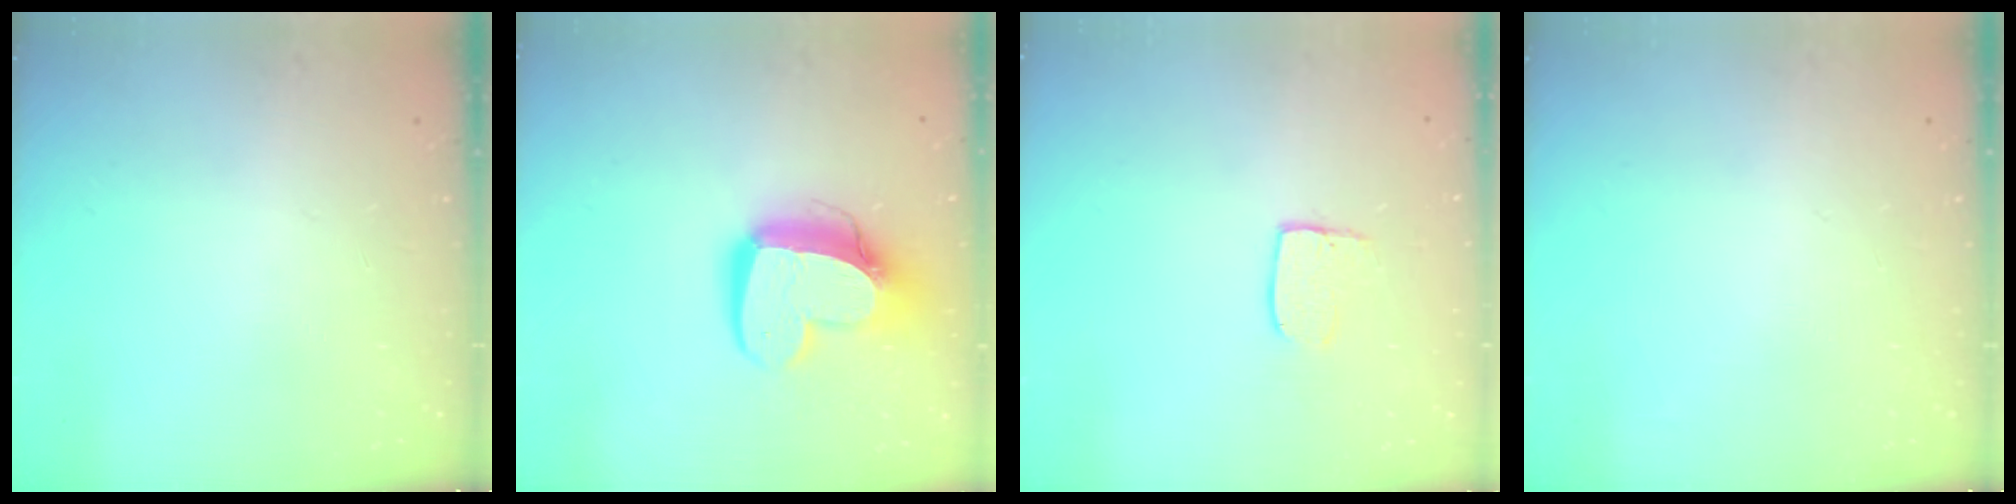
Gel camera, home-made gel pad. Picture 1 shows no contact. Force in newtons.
{"total": 14.6, "press": 14.6, "slide": 1.4}
{"total": 5.2, "press": 5.2, "slide": 0.3}
{"total": 0.0}